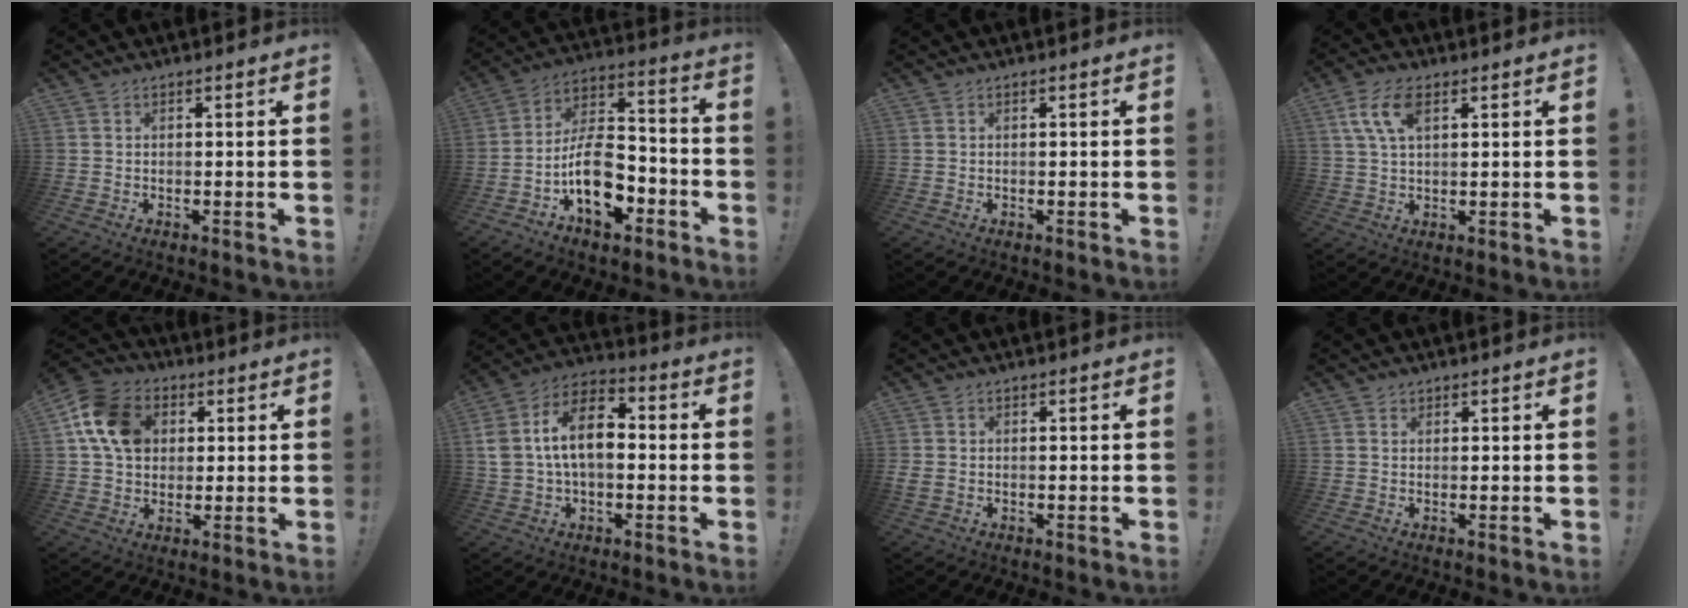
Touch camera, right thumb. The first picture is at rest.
{"total": 14.5, "force": [-6.6, 8.2, 9.9], "torque": [-0.165, 0.042, -0.113]}
{"total": 0.0}
{"total": 8.3, "force": [3.2, 4.0, 6.6], "torque": [-0.130, 0.006, 0.061]}
{"total": 14.6, "force": [3.8, 11.5, 8.2], "torque": [-0.138, 0.006, 0.079]}
{"total": 16.7, "force": [1.8, 10.7, 12.7], "torque": [-0.236, 0.014, 0.032]}
{"total": 0.9, "force": [-0.4, 0.8, 0.4], "torque": [-0.009, 0.004, -0.005]}
{"total": 0.7, "force": [0.5, 0.4, 0.0], "torque": [0.009, -0.003, 0.009]}